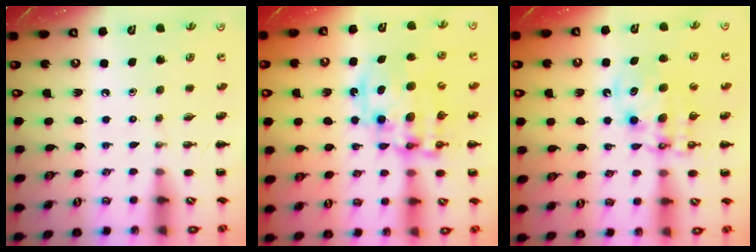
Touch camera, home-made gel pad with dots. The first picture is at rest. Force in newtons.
{"total": 15.0, "press": 14.6, "slide": 3.1}
{"total": 10.9, "press": 10.5, "slide": 2.7}